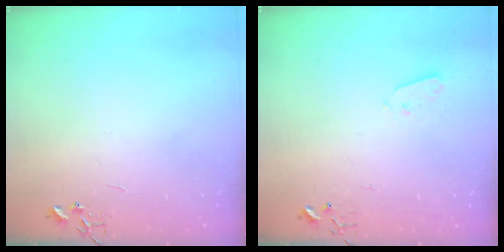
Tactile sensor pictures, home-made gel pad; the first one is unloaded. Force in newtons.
{"total": 3.5, "press": 3.5, "slide": 0.2}